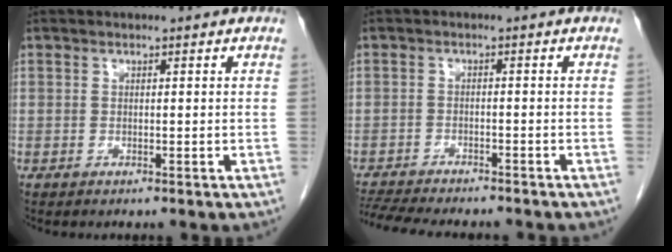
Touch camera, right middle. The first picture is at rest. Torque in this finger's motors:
{"motor_torque": [1.16, -0.98, 0.26, 0.07]}